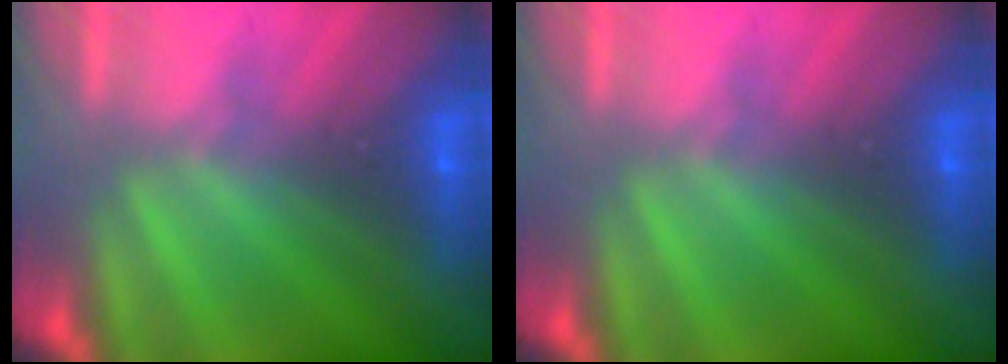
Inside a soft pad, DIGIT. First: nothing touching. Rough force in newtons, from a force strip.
{"total": 0.0}